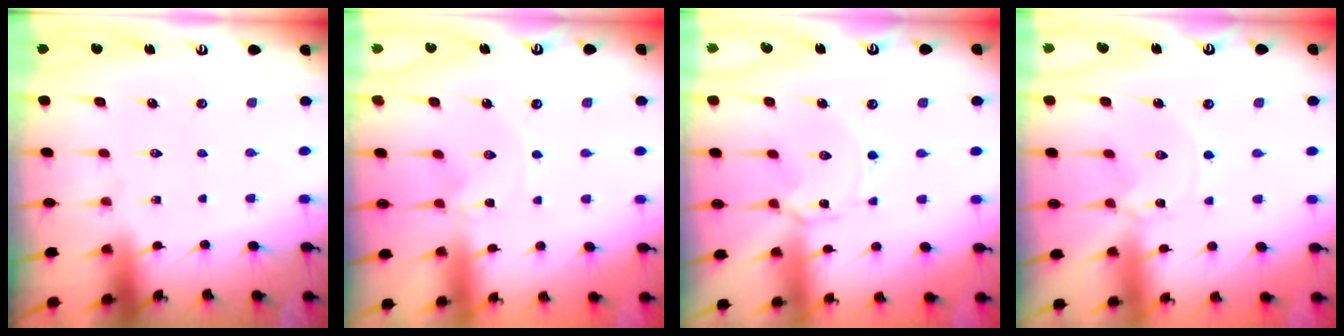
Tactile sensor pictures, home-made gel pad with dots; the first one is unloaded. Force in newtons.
{"total": 0.6, "press": 0.6, "slide": 0.1}
{"total": 1.8, "press": 1.7, "slide": 0.1}
{"total": 1.3, "press": 1.3, "slide": 0.3}